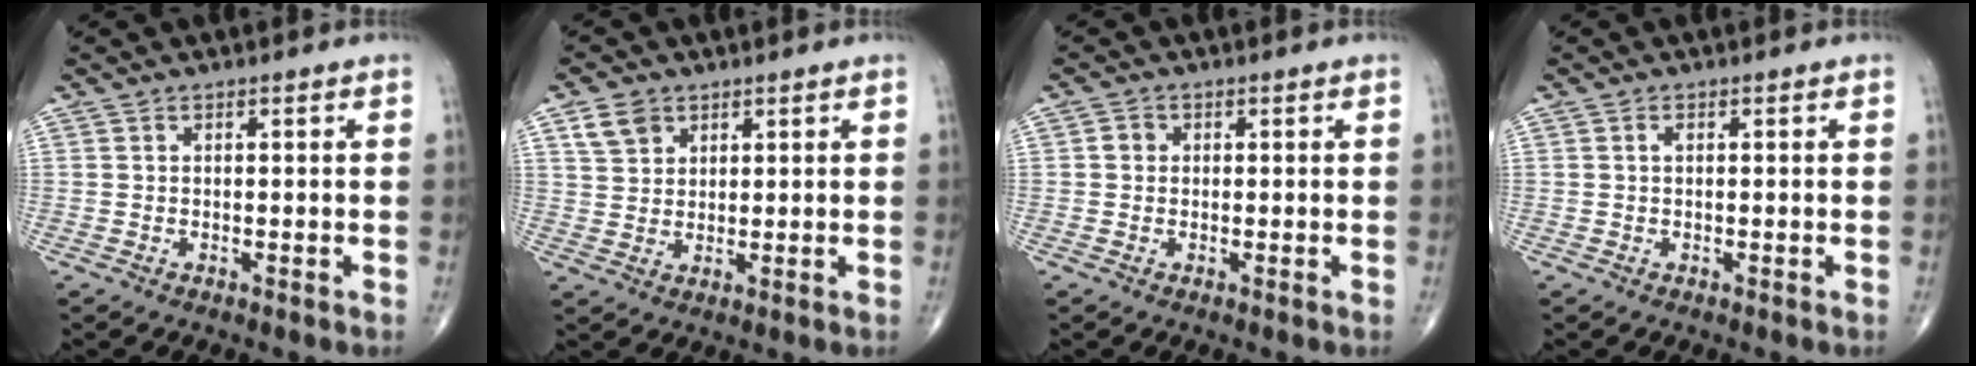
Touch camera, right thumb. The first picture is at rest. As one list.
[{"total": 5.0, "force": [2.7, 3.7, 2.0], "torque": [-0.025, -0.008, 0.055]}, {"total": 1.6, "force": [0.1, 1.5, 0.6], "torque": [-0.003, 0.003, -0.002]}, {"total": 0.7, "force": [0.1, 0.4, 0.6], "torque": [-0.009, 0.005, 0.002]}]